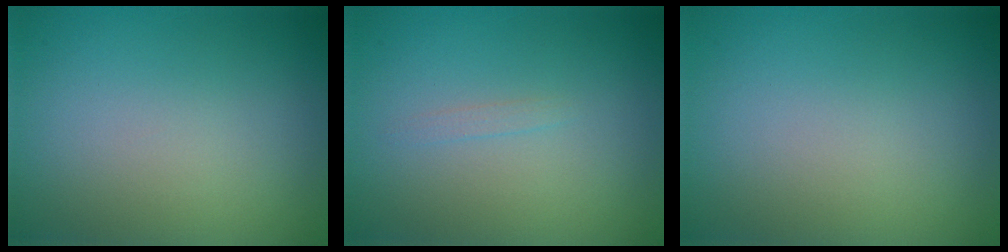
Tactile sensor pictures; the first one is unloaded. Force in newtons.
{"total": 0.6, "press": 0.6, "slide": 0.1}
{"total": 0.0}